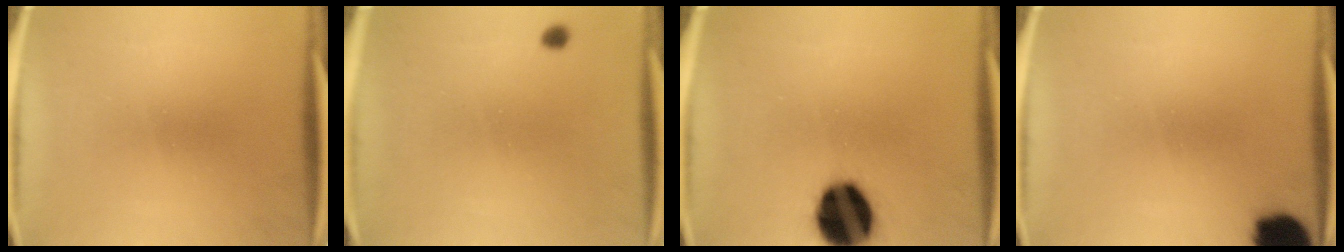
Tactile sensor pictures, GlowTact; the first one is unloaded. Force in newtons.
{"total": 0.9}
{"total": 17.3}
{"total": 11.1}